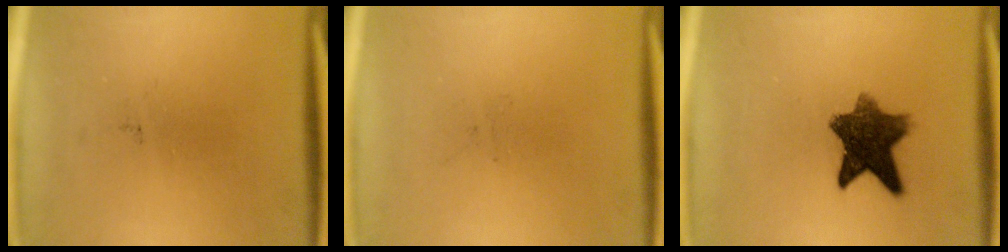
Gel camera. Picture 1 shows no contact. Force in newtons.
{"total": 0.0}
{"total": 9.5}